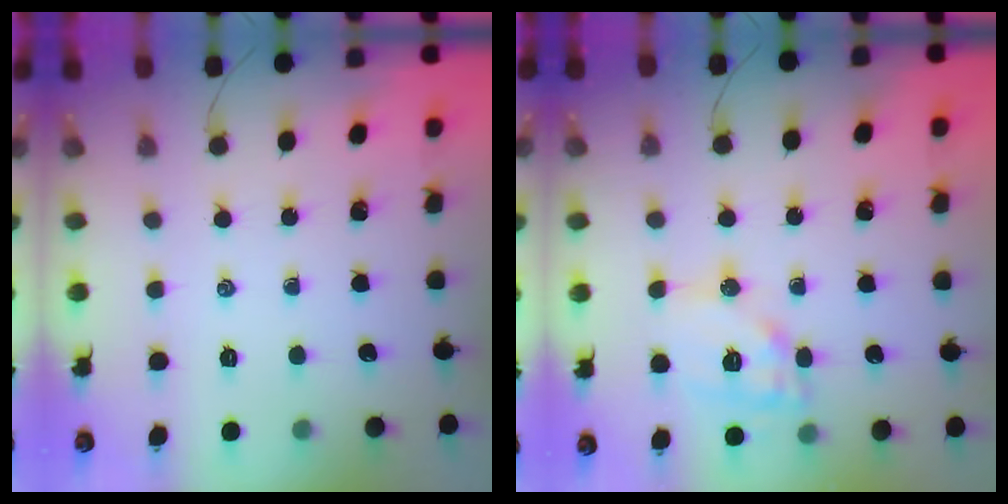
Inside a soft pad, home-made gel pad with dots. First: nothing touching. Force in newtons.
{"total": 12.2, "press": 12.1, "slide": 1.2}